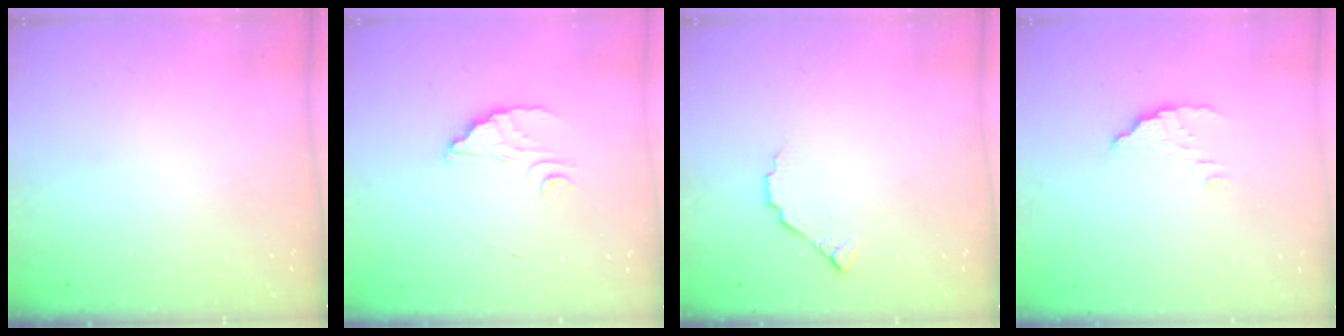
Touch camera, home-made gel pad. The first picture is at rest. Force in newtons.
{"total": 2.8, "press": 2.8, "slide": 0.0}
{"total": 4.4, "press": 4.3, "slide": 0.5}
{"total": 3.8, "press": 3.8, "slide": 0.2}